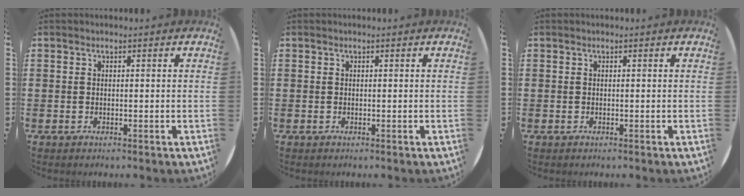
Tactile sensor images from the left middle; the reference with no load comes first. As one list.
[{"total": 0.0}, {"total": 0.0}]